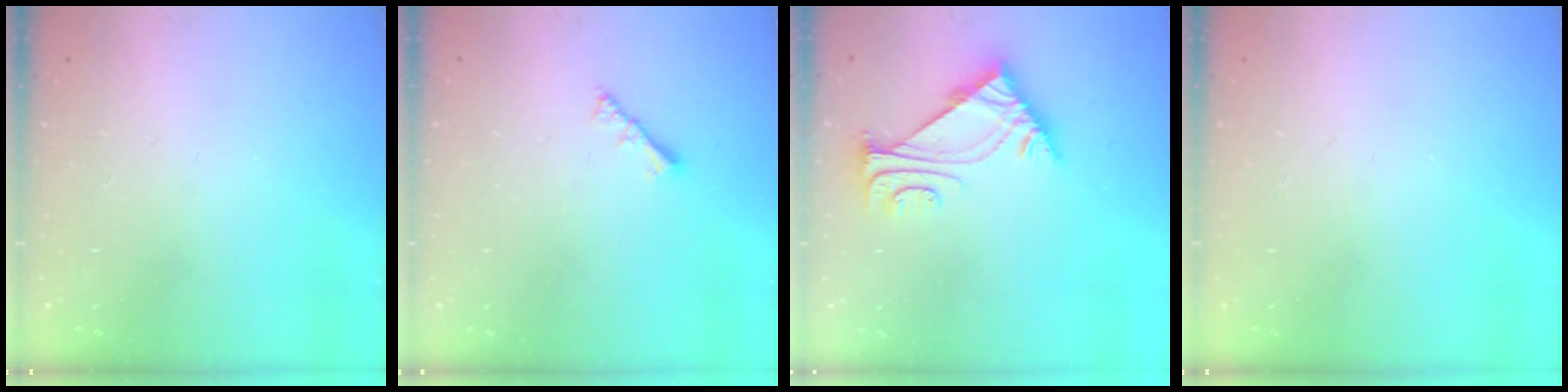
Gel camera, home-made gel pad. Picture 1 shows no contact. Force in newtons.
{"total": 2.5, "press": 2.4, "slide": 0.5}
{"total": 6.3, "press": 6.3, "slide": 0.9}
{"total": 0.0}